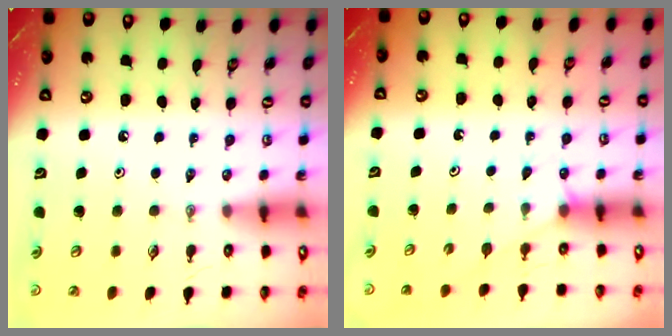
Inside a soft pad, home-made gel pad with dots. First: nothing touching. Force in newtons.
{"total": 4.1, "press": 4.1, "slide": 0.4}